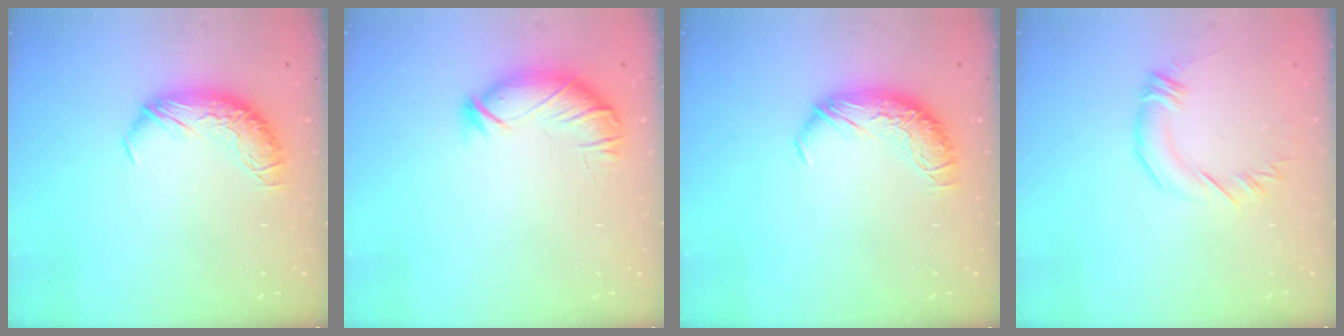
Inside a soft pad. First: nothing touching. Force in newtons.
{"total": 3.8, "press": 3.7, "slide": 0.8}
{"total": 0.0}
{"total": 1.9, "press": 1.9, "slide": 0.4}